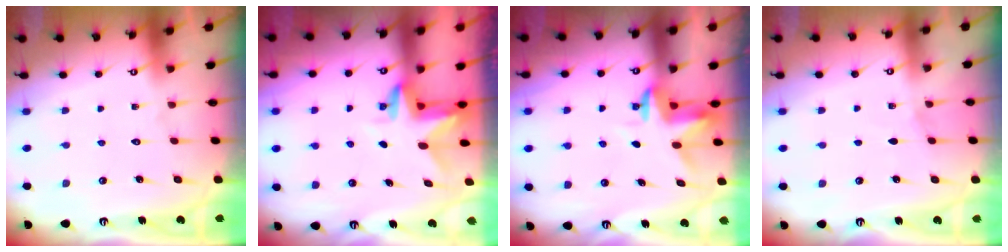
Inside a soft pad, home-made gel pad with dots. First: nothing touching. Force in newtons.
{"total": 3.1, "press": 3.1, "slide": 0.2}
{"total": 3.6, "press": 3.6, "slide": 0.2}
{"total": 5.0, "press": 4.4, "slide": 2.5}